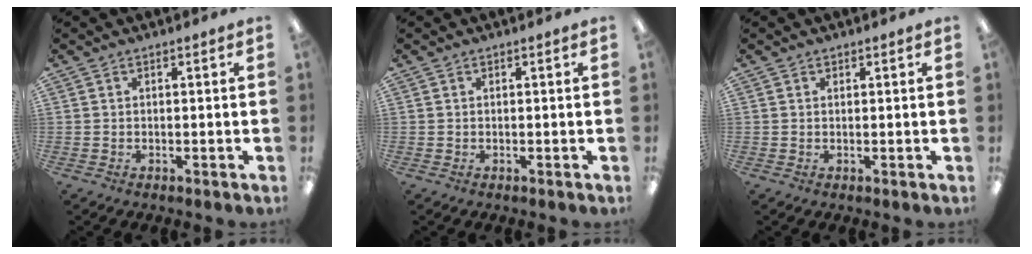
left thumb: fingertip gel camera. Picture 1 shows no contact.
{"total": 0.0}
{"total": 0.5, "force": [0.4, 0.3, 0.0], "torque": [0.000, 0.001, 0.008]}